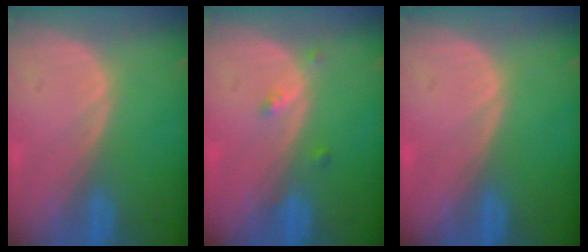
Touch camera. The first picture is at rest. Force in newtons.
{"total": 1.9, "press": 1.5, "slide": 1.0}
{"total": 0.0}